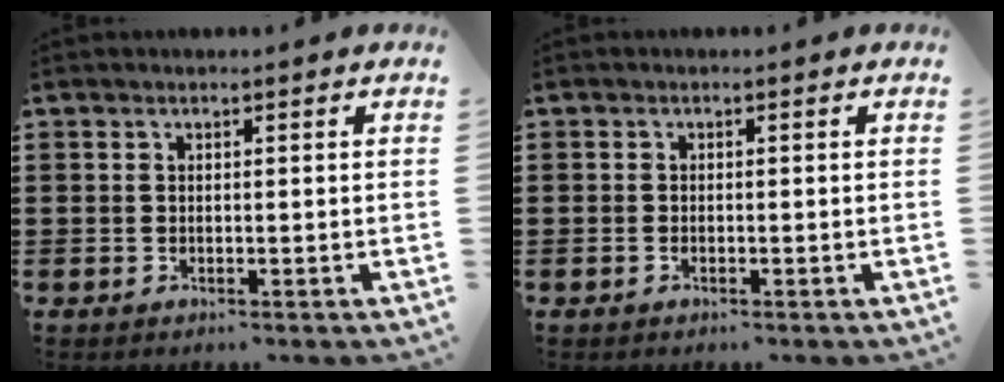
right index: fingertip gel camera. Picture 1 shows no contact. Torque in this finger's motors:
{"motor_torque": [-0.56, 0.69, -0.02, -0.01]}